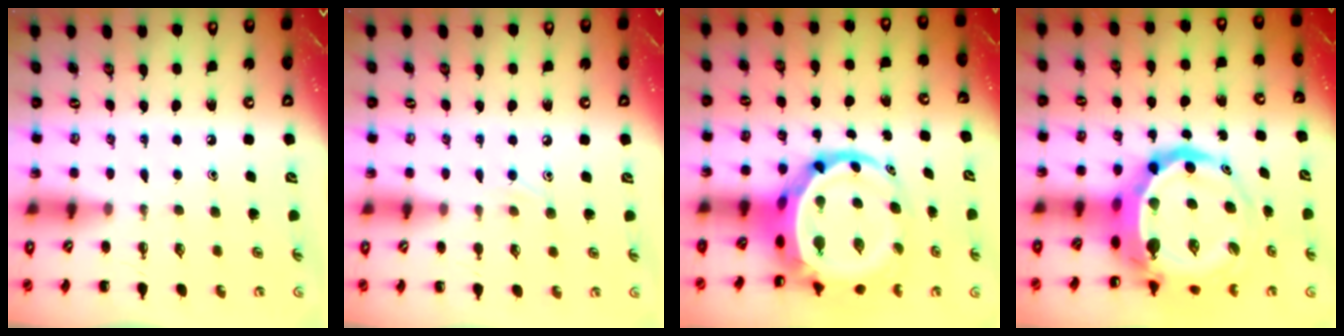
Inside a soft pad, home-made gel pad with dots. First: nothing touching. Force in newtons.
{"total": 6.2, "press": 5.9, "slide": 2.0}
{"total": 9.6, "press": 9.3, "slide": 2.7}
{"total": 12.8, "press": 12.3, "slide": 3.6}